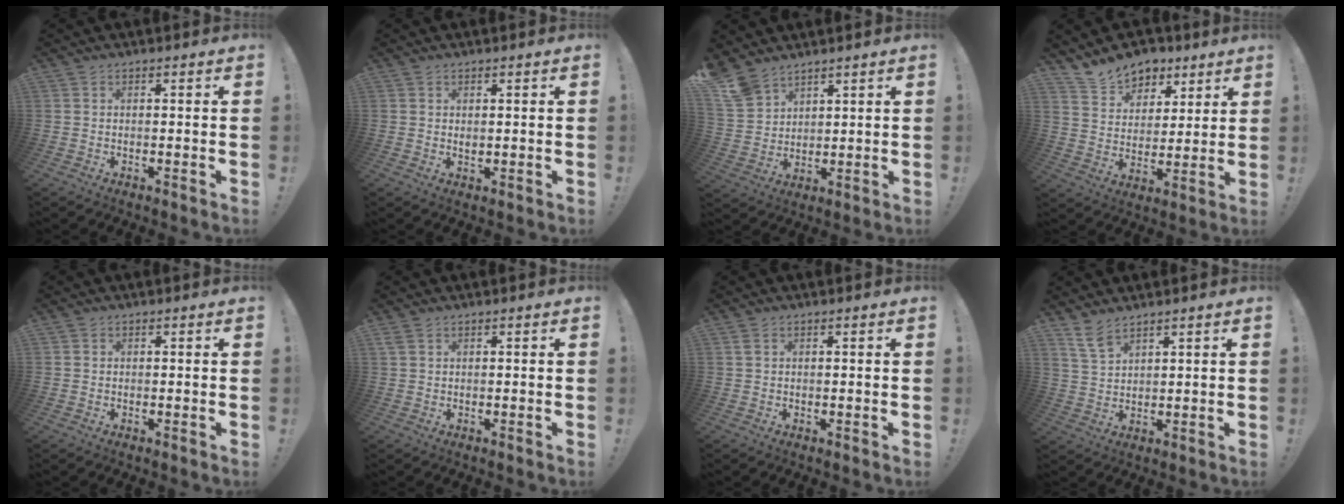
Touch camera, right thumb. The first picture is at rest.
{"total": 1.0, "force": [0.5, 0.6, 0.6], "torque": [-0.007, -0.001, 0.009]}
{"total": 7.9, "force": [6.3, 4.1, 2.3], "torque": [-0.053, -0.042, 0.127]}
{"total": 12.4, "force": [9.7, 7.4, 2.4], "torque": [-0.047, -0.072, 0.189]}
{"total": 0.6, "force": [0.1, 0.6, -0.1], "torque": [0.009, -0.002, 0.001]}
{"total": 1.2, "force": [0.6, 0.6, 0.8], "torque": [-0.022, 0.006, 0.012]}
{"total": 1.1, "force": [0.6, 0.6, 0.7], "torque": [-0.009, 0.000, 0.009]}
{"total": 6.0, "force": [4.8, 2.2, 2.9], "torque": [-0.059, -0.025, 0.092]}